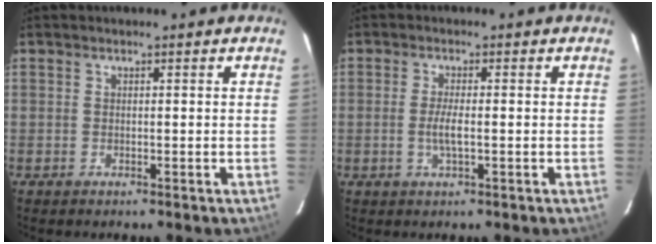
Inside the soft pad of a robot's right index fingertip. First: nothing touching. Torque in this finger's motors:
{"motor_torque": [0.69, -0.30, 0.41, 0.09]}